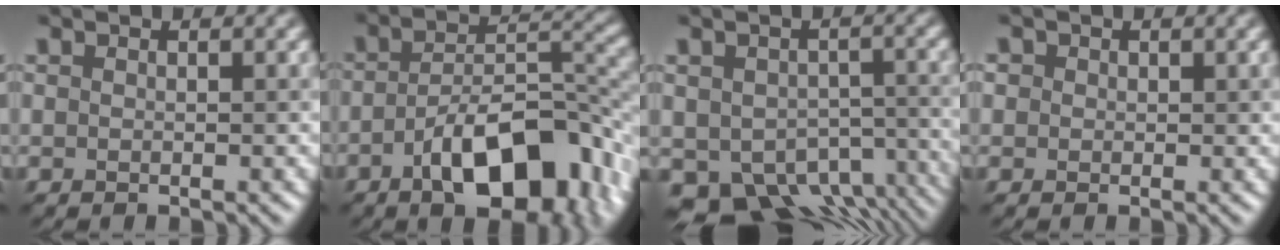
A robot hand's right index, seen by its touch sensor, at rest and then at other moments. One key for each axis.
{"total": 10.5, "fx": -4.6, "fy": 4.4, "fz": 8.3, "tx": -0.126, "ty": 0.012, "tz": -0.080}
{"total": 11.0, "fx": -6.7, "fy": 6.7, "fz": 5.5, "tx": -0.090, "ty": -0.044, "tz": -0.069}
{"total": 1.4, "fx": 0.5, "fy": 1.2, "fz": 0.4, "tx": -0.004, "ty": 0.007, "tz": -0.005}